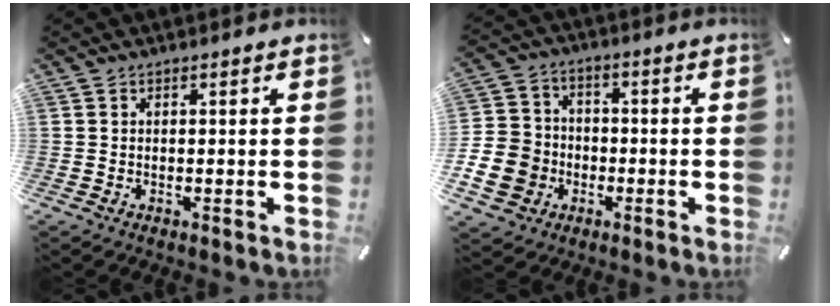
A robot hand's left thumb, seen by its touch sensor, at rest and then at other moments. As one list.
[{"total": 11.4, "force": [-3.6, 10.0, 3.8], "torque": [-0.096, 0.026, -0.066]}]